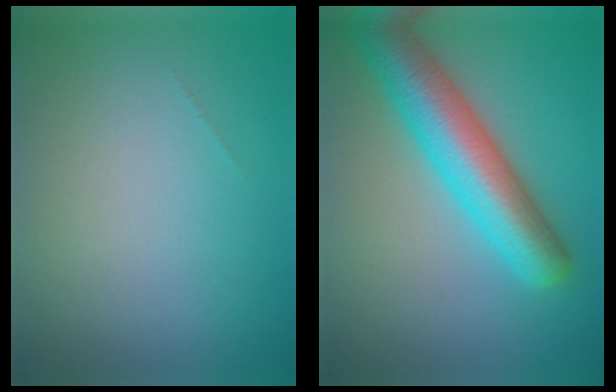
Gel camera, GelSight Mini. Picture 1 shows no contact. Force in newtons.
{"total": 7.8, "press": 7.8, "slide": 0.3}